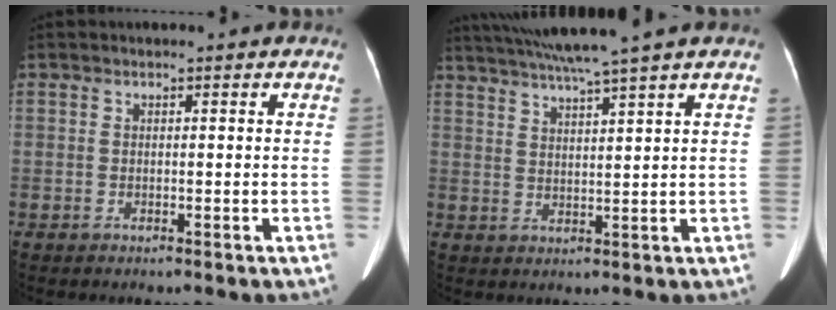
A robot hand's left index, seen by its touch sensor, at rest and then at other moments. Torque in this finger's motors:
{"motor_torque": [0.90, -1.24, 0.09, 0.15]}